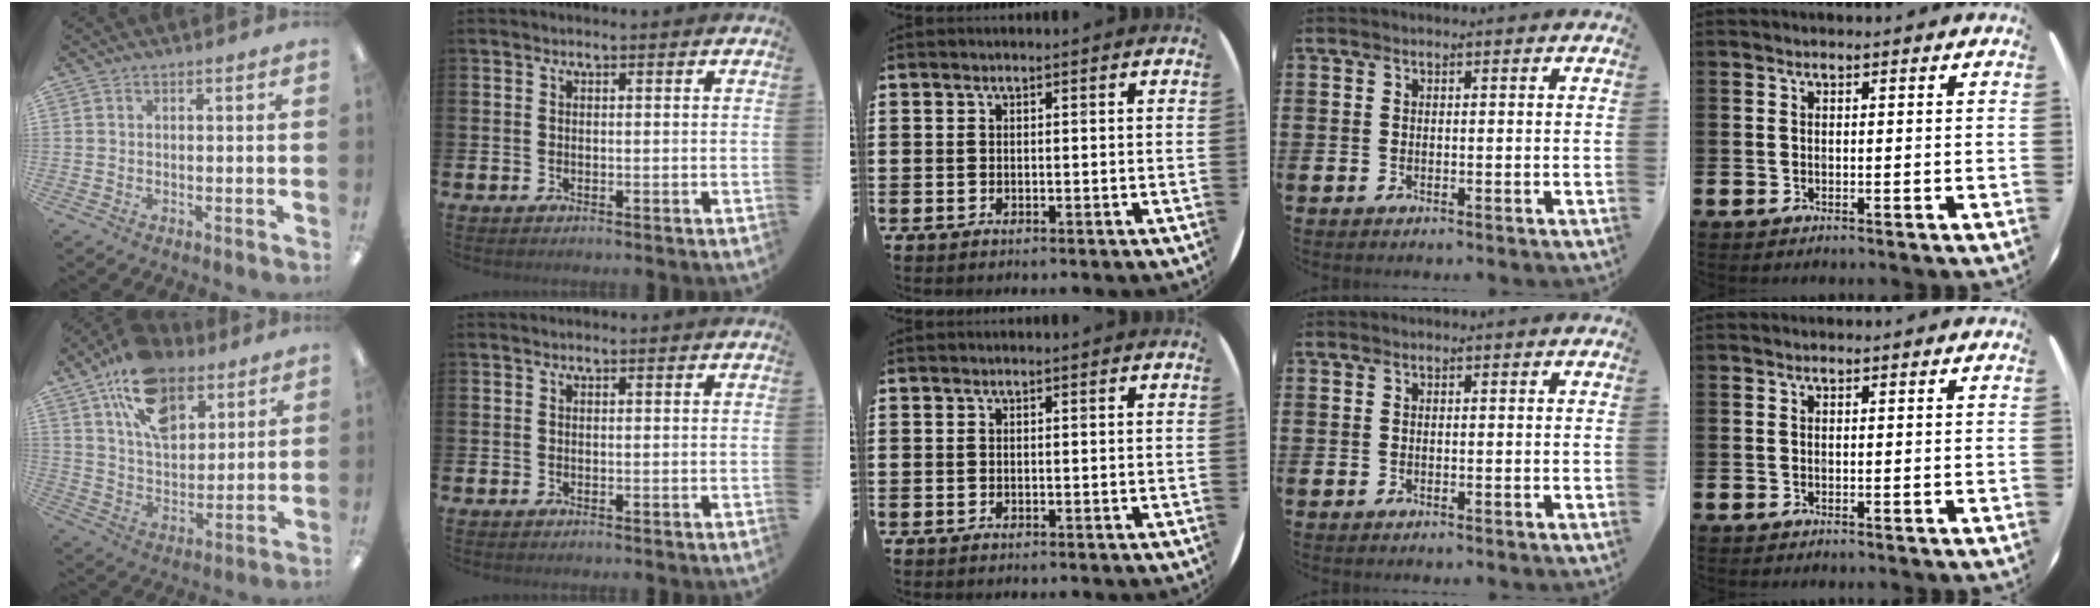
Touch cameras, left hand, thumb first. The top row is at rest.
{"thumb": {"total": 17.2, "force": [10.5, 9.6, 9.6], "torque": [-0.164, -0.038, 0.191]}}